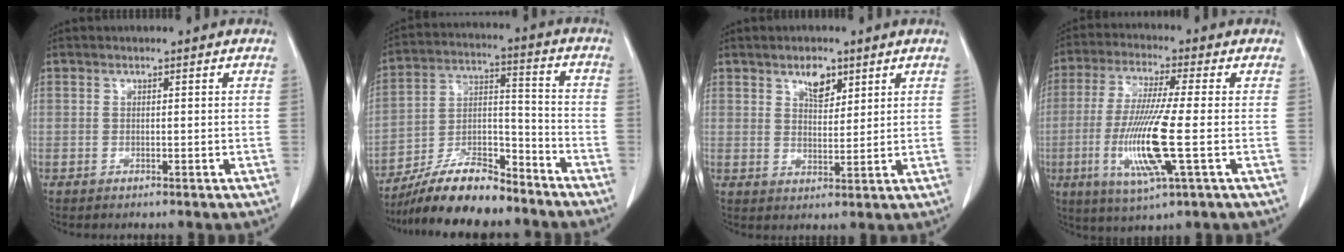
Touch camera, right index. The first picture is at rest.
{"total": 14.2, "force": [-12.1, 3.2, 6.7], "torque": [-0.120, 0.013, -0.219]}
{"total": 4.2, "force": [2.6, 2.0, 2.6], "torque": [-0.045, -0.001, 0.047]}
{"total": 12.8, "force": [-2.8, 0.2, 12.5], "torque": [-0.262, -0.020, -0.057]}